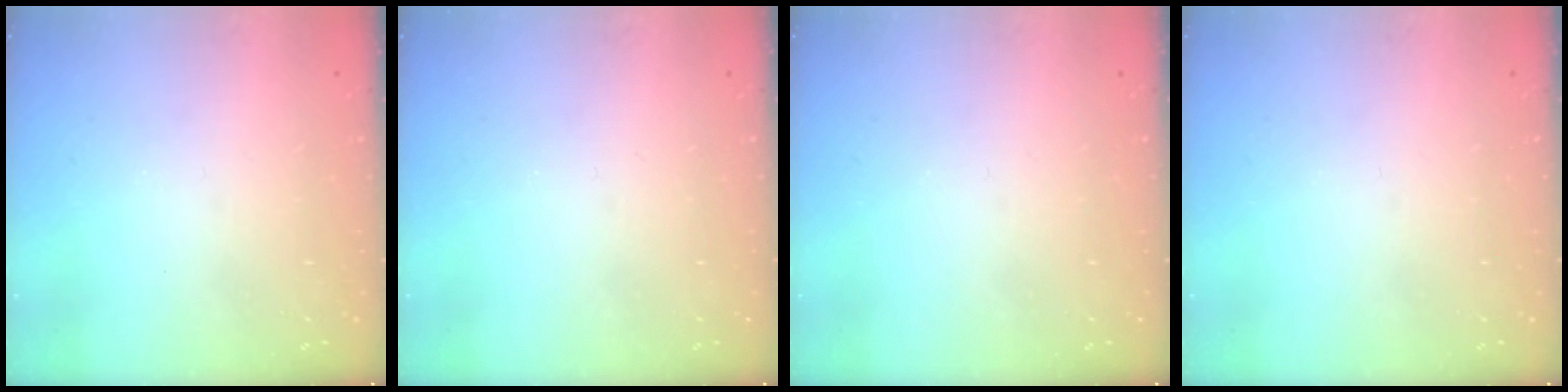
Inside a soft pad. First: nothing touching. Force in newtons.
{"total": 0.0}
{"total": 0.0}
{"total": 0.0}